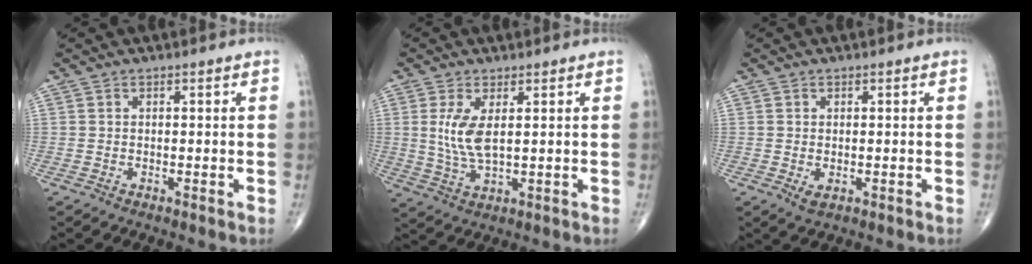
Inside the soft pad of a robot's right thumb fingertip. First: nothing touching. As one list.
[{"total": 6.6, "force": [1.3, 2.6, 5.9], "torque": [-0.131, -0.013, 0.034]}, {"total": 1.8, "force": [-0.4, 1.0, 1.5], "torque": [-0.022, -0.004, -0.004]}]